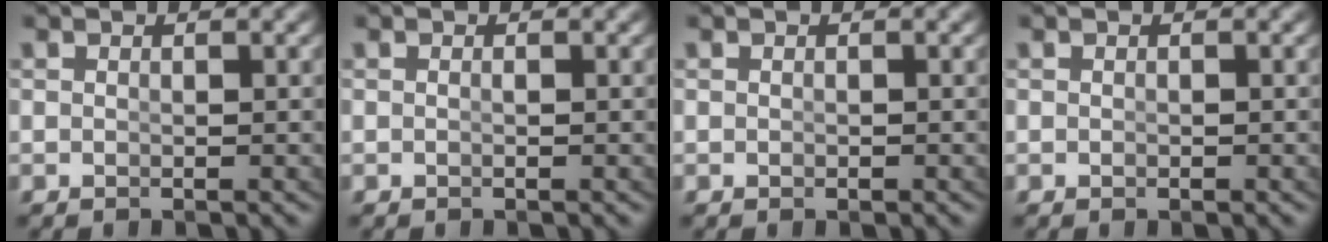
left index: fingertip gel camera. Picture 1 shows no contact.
{"total": 0.0}
{"total": 0.0}
{"total": 0.0}